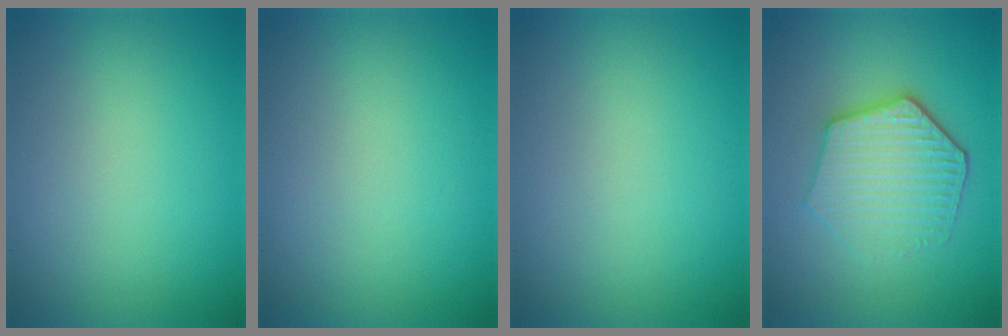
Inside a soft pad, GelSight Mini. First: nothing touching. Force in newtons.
{"total": 0.0}
{"total": 0.0}
{"total": 5.0, "press": 4.3, "slide": 2.6}